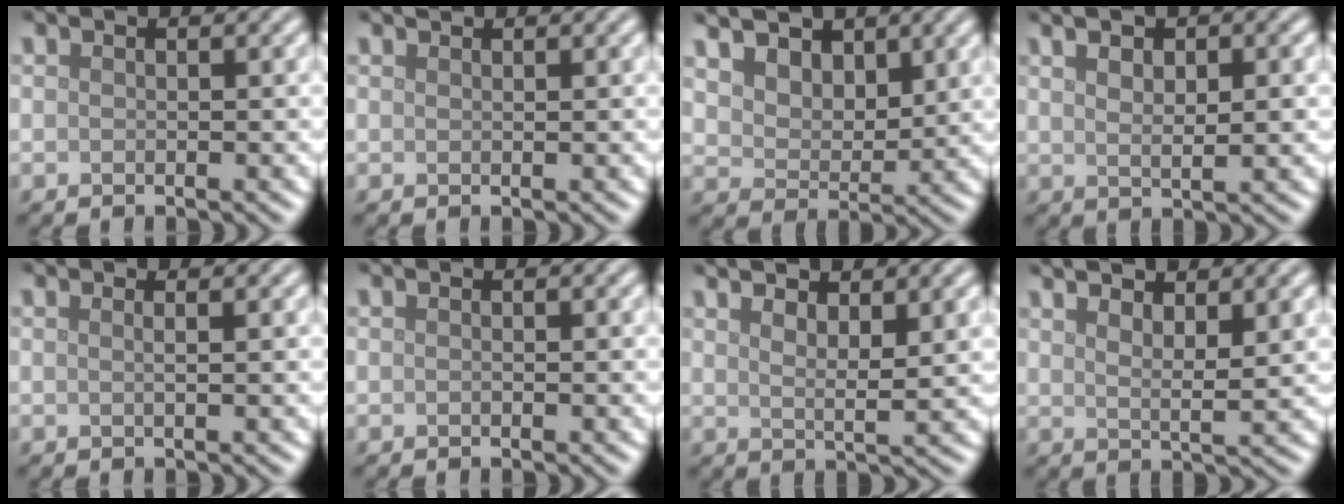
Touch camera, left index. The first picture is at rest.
{"total": 0.5, "force": [0.5, 0.1, 0.1], "torque": [-0.002, 0.000, 0.011]}
{"total": 7.8, "force": [5.2, 4.6, 3.5], "torque": [-0.089, 0.006, 0.082]}
{"total": 5.5, "force": [2.0, 2.1, 4.7], "torque": [-0.051, 0.016, 0.017]}
{"total": 1.3, "force": [0.4, 0.6, 1.1], "torque": [-0.006, -0.001, -0.011]}
{"total": 0.0}
{"total": 3.8, "force": [2.4, 1.0, 2.8], "torque": [-0.040, 0.001, 0.039]}
{"total": 4.4, "force": [2.7, 1.1, 3.2], "torque": [-0.044, 0.002, 0.042]}